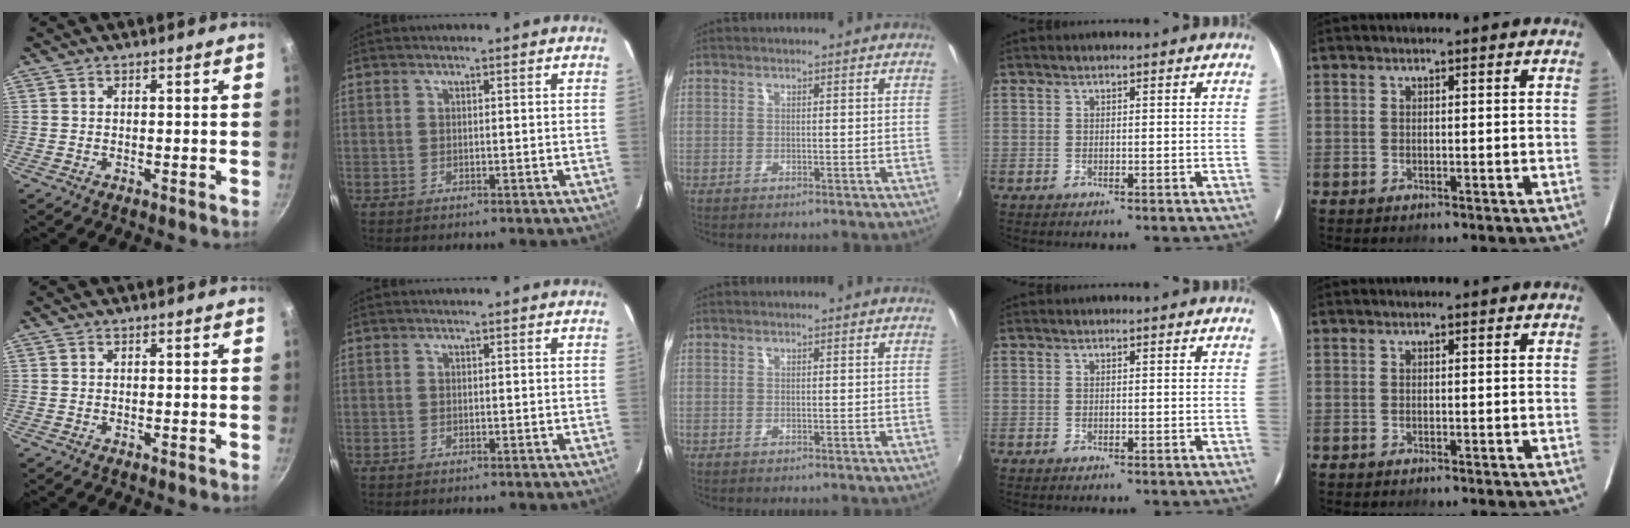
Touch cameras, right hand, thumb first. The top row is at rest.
{}